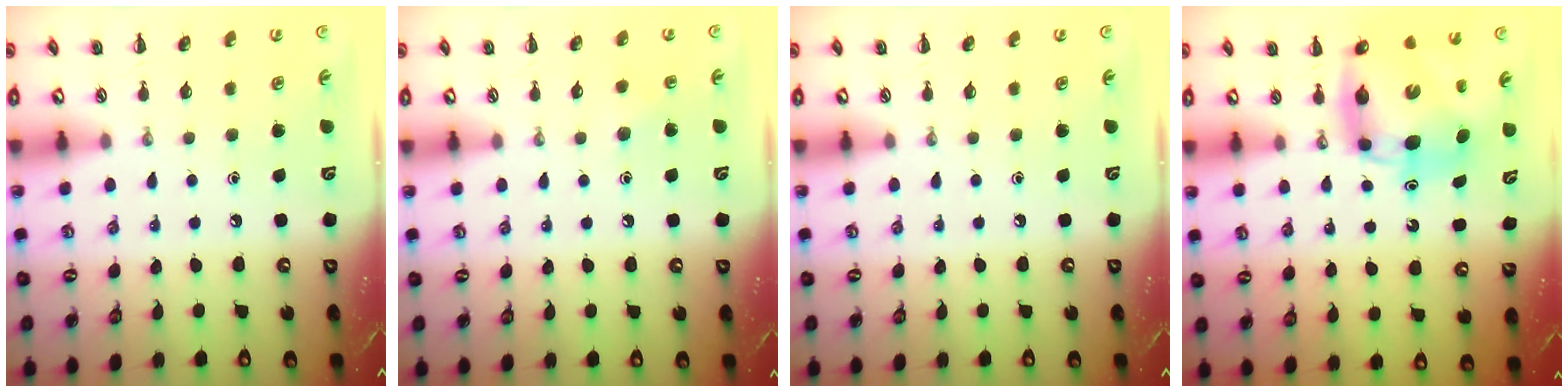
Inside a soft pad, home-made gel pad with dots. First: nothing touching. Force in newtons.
{"total": 3.2, "press": 3.1, "slide": 0.9}
{"total": 0.0}
{"total": 10.4, "press": 10.0, "slide": 3.0}